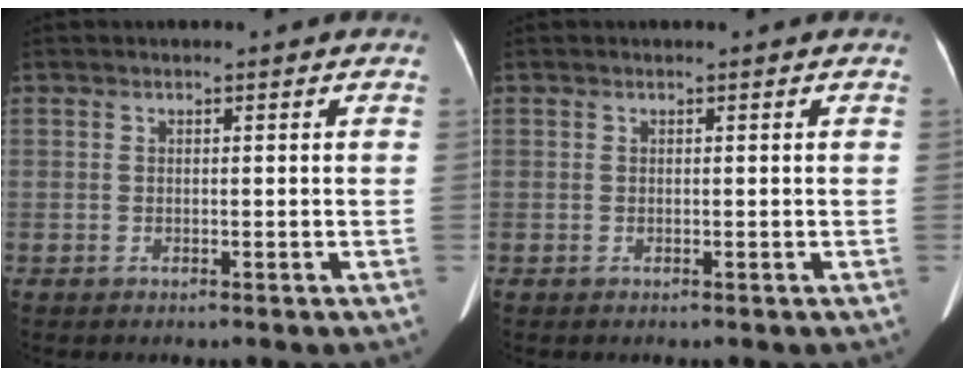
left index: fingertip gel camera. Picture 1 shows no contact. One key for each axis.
{"total": 0.0}